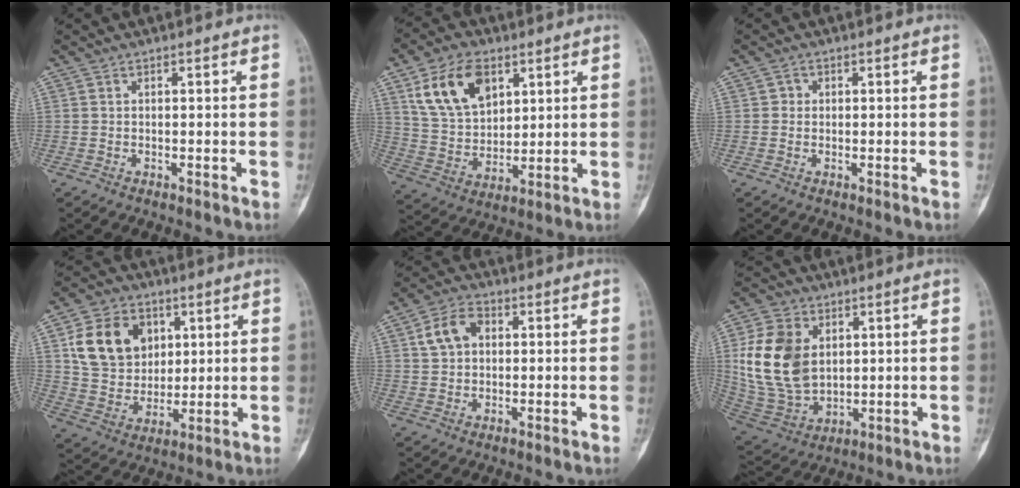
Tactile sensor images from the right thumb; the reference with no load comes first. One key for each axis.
{"total": 14.2, "fx": 6.6, "fy": 9.0, "fz": 8.8, "tx": -0.137, "ty": -0.019, "tz": 0.133}
{"total": 1.3, "fx": 0.1, "fy": 1.2, "fz": 0.3, "tx": 0.002, "ty": 0.003, "tz": -0.001}
{"total": 15.0, "fx": 4.7, "fy": 11.9, "fz": 7.9, "tx": -0.105, "ty": -0.008, "tz": 0.090}
{"total": 6.8, "fx": 1.7, "fy": 4.9, "fz": 4.4, "tx": -0.072, "ty": 0.013, "tz": 0.026}
{"total": 16.8, "fx": 3.2, "fy": 11.9, "fz": 11.4, "tx": -0.197, "ty": -0.009, "tz": 0.076}